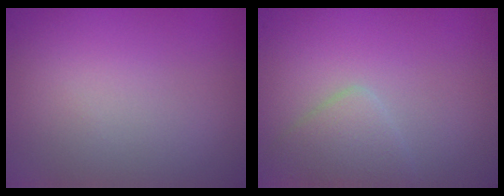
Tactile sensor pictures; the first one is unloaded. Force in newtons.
{"total": 2.3, "press": 2.3, "slide": 0.1}